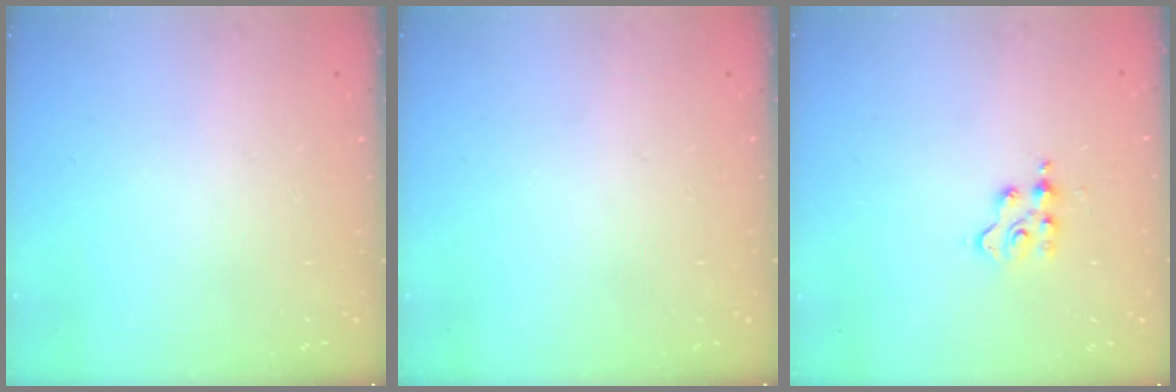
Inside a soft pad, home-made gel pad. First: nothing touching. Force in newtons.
{"total": 0.0}
{"total": 3.3, "press": 3.2, "slide": 0.5}